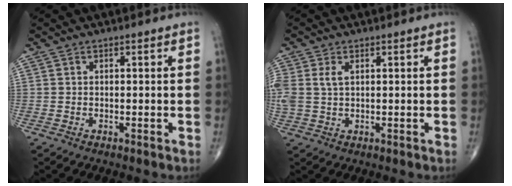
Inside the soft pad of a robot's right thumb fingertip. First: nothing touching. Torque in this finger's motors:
{"motor_torque": [0.11, 0.11, 0.54, 0.23, 0.19]}